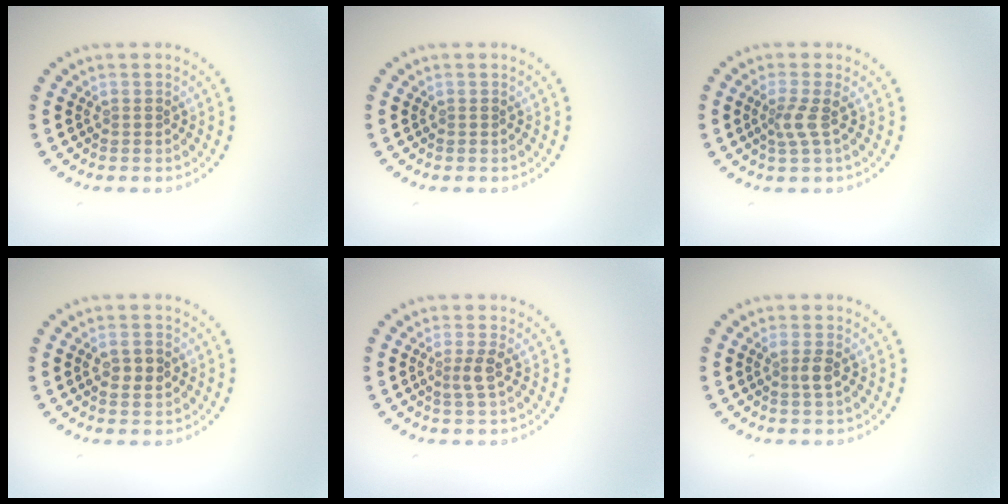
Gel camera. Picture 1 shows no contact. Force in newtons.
{"total": 0.0}
{"total": 1.9, "press": 1.4, "slide": 1.3}
{"total": 2.3, "press": 2.3, "slide": 0.0}
{"total": 1.7, "press": 1.3, "slide": 1.1}
{"total": 1.4, "press": 1.2, "slide": 0.8}